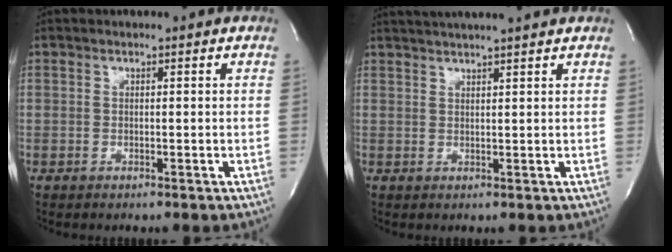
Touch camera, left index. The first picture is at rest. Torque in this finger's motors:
{"motor_torque": [0.16, -0.95, 0.17, 0.06]}